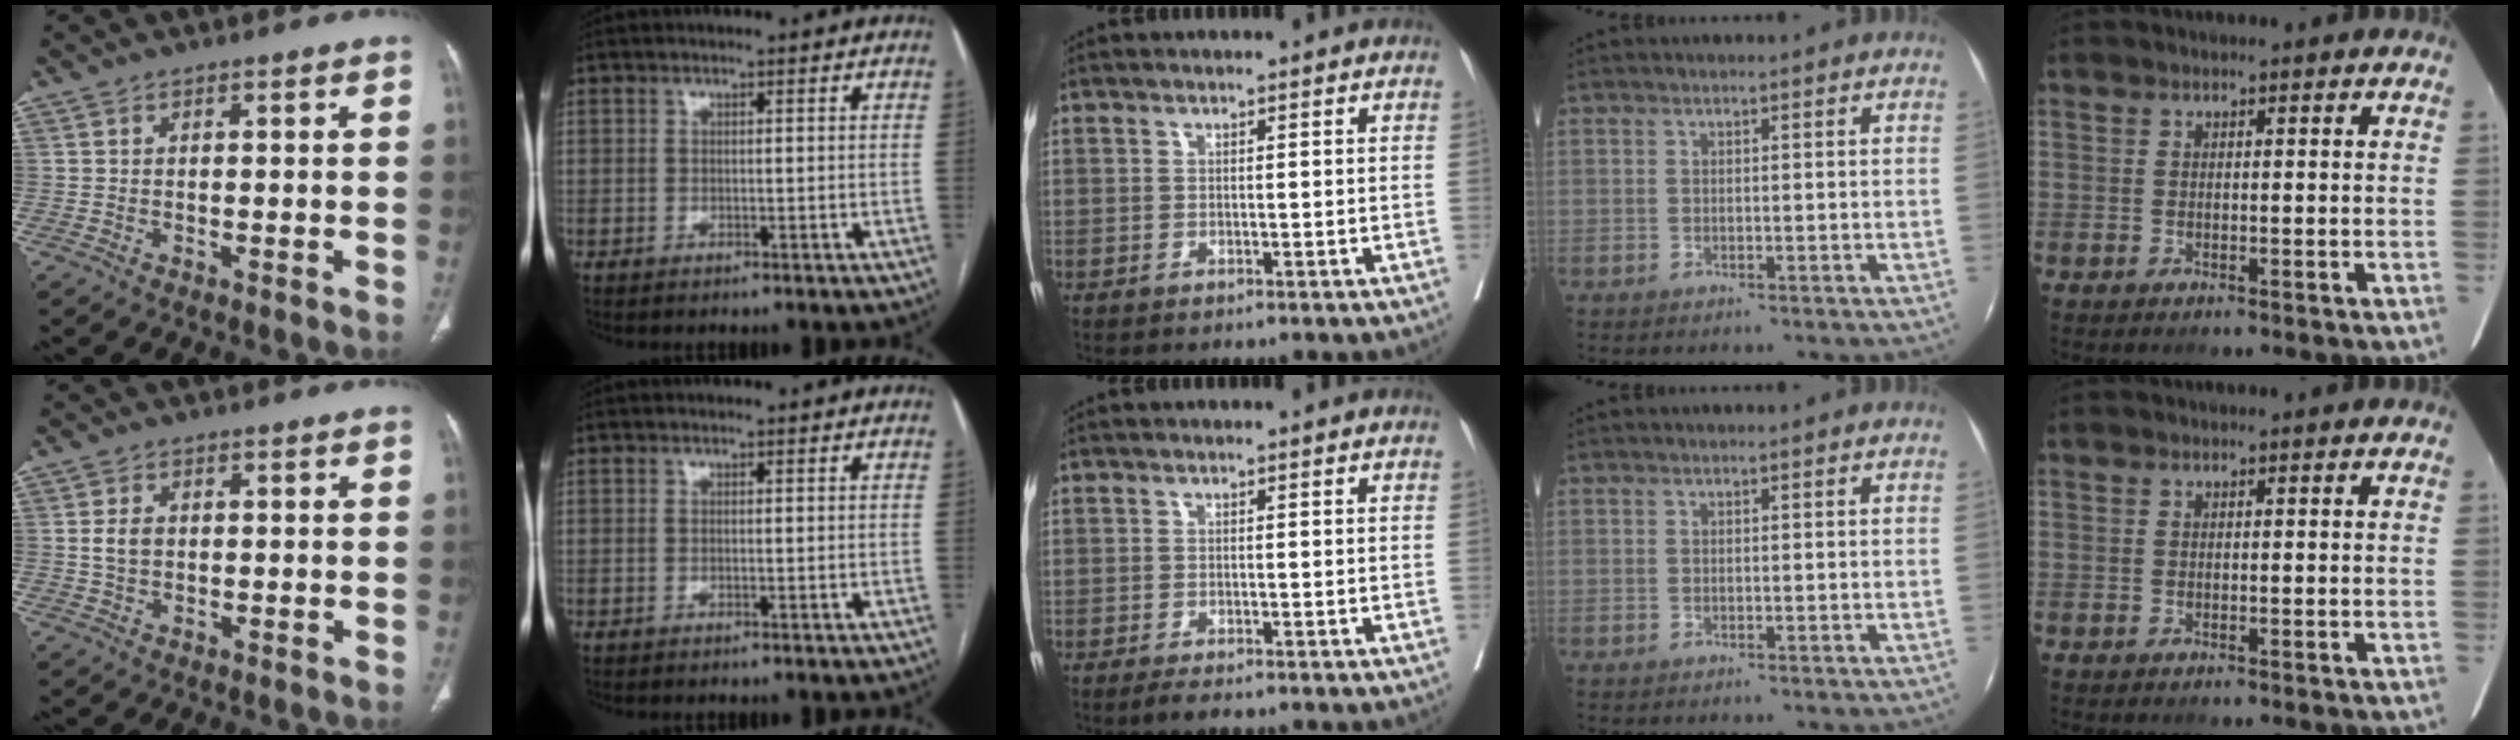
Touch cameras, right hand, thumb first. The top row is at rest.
{"thumb": {"total": 3.1, "force": [0.1, 2.3, 2.1], "torque": [-0.041, 0.007, 0.004]}, "middle": {"total": 1.8, "force": [-1.4, 0.3, 1.2], "torque": [-0.020, -0.006, -0.023]}}